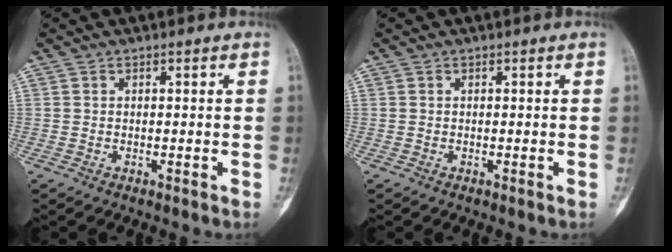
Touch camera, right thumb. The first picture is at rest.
{"total": 0.0}